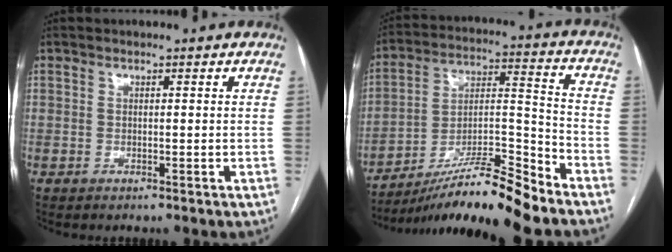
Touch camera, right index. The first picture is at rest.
{"total": 15.8, "force": [-13.2, -0.5, 8.7], "torque": [-0.152, 0.012, -0.226]}